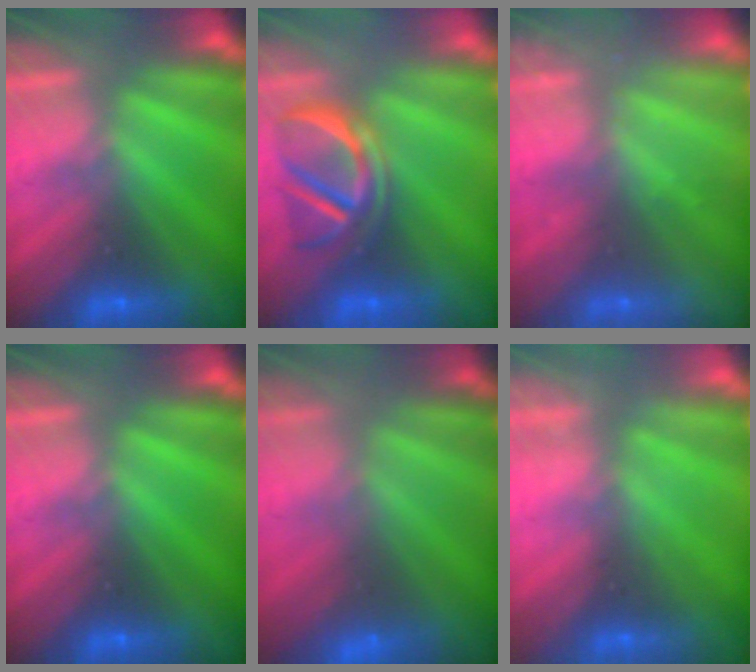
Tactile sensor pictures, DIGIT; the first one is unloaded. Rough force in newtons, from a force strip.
{"total": 3.8}
{"total": 2.3}
{"total": 0.0}
{"total": 3.0}
{"total": 2.2}